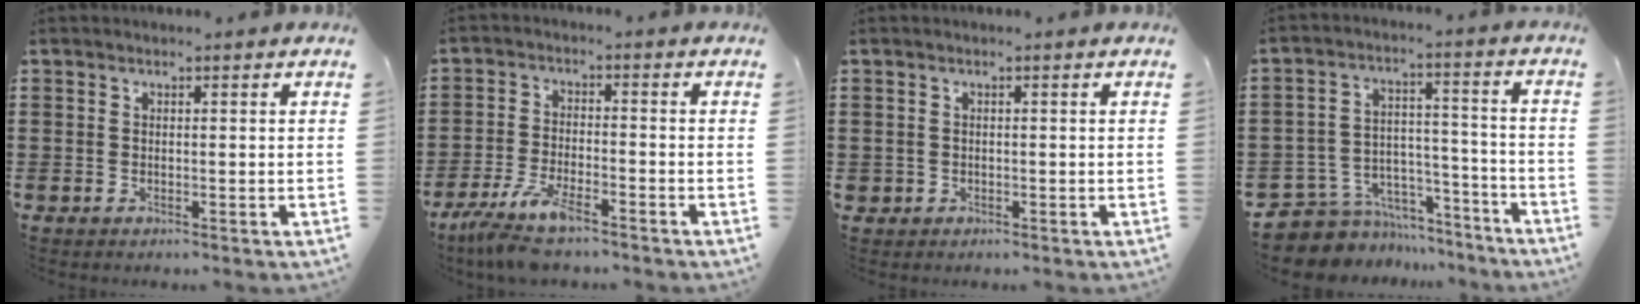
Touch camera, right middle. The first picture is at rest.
{"total": 6.7, "force": [-5.4, 0.8, 3.9], "torque": [-0.096, -0.016, -0.105]}
{"total": 0.6, "force": [-0.1, 0.5, 0.1], "torque": [-0.003, 0.004, -0.004]}
{"total": 6.9, "force": [-6.1, 3.0, 0.7], "torque": [-0.025, 0.006, -0.120]}